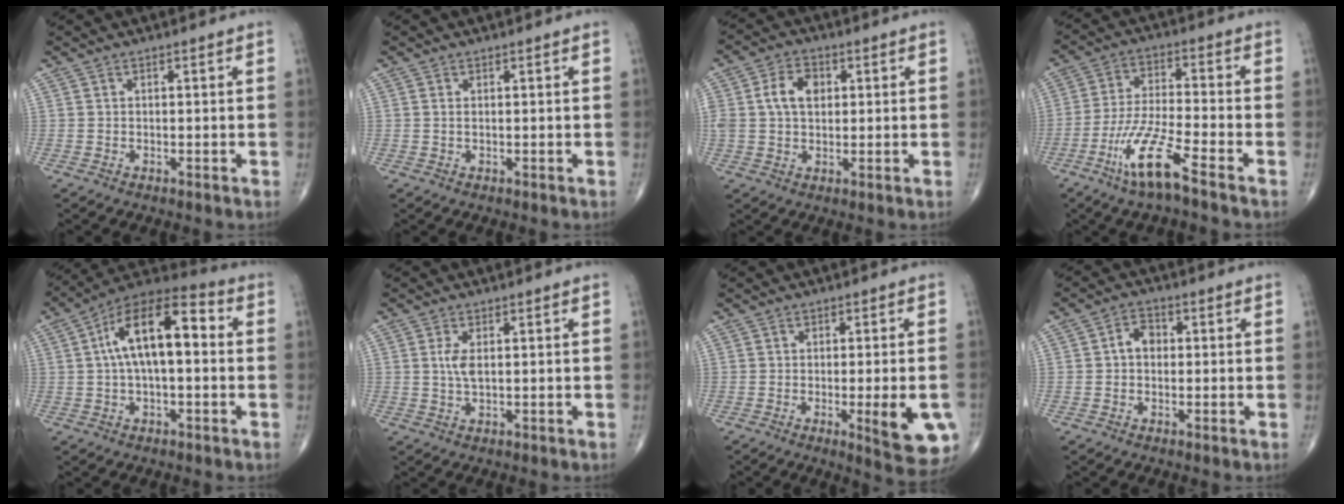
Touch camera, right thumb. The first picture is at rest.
{"total": 0.6, "force": [0.1, 0.2, 0.5], "torque": [-0.016, 0.002, 0.004]}
{"total": 7.1, "force": [1.3, 4.9, 5.0], "torque": [-0.087, 0.009, 0.023]}
{"total": 10.9, "force": [-6.5, 0.9, 8.8], "torque": [-0.189, 0.015, -0.129]}
{"total": 15.3, "force": [1.8, 6.9, 13.6], "torque": [-0.229, 0.044, 0.022]}
{"total": 3.1, "force": [0.6, 1.2, 2.8], "torque": [-0.063, -0.001, 0.015]}
{"total": 10.2, "force": [-2.8, 2.3, 9.5], "torque": [-0.107, -0.011, -0.029]}
{"total": 3.9, "force": [0.1, 2.9, 2.7], "torque": [-0.039, 0.016, -0.005]}